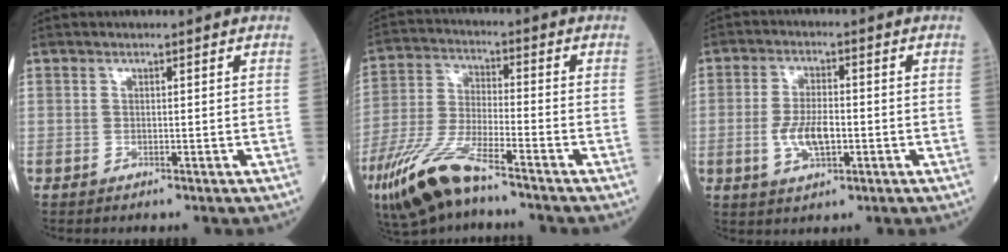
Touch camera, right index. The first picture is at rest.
{"total": 12.3, "force": [-8.6, 2.3, 8.6], "torque": [-0.188, -0.028, -0.165]}
{"total": 6.1, "force": [-1.3, 2.3, 5.5], "torque": [-0.115, -0.001, -0.021]}